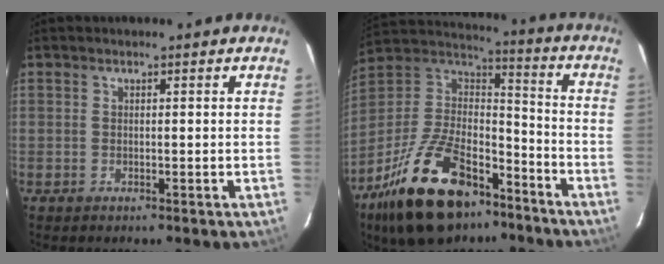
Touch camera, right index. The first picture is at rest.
{"total": 25.6, "force": [-16.3, 12.5, 15.3], "torque": [-0.310, 0.006, -0.265]}